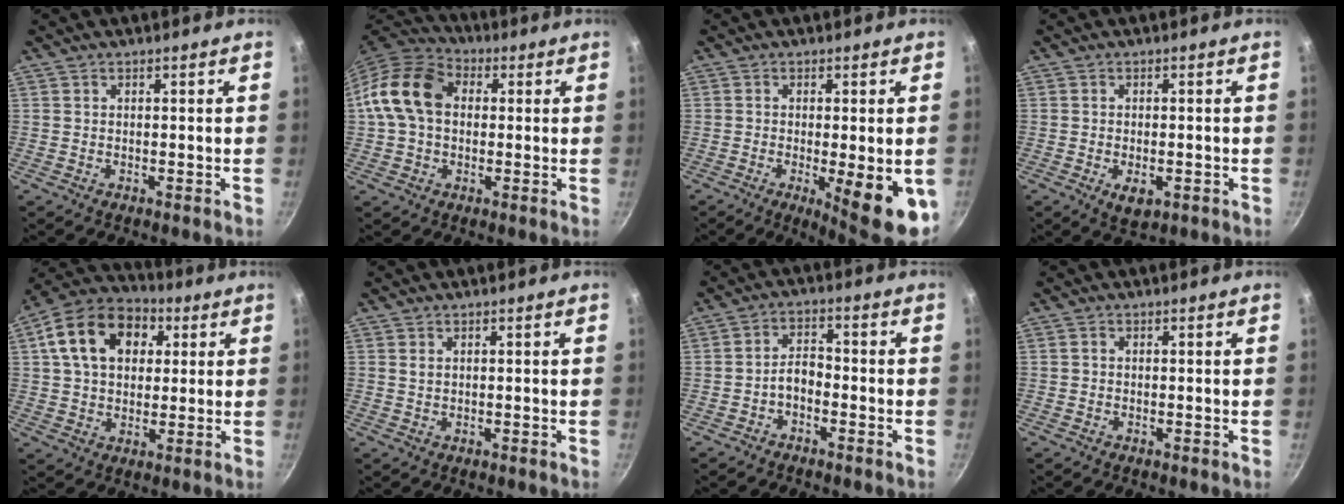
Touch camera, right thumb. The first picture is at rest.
{"total": 13.2, "force": [1.3, 9.8, 8.8], "torque": [-0.137, 0.025, 0.006]}
{"total": 12.0, "force": [-3.3, 3.1, 11.1], "torque": [-0.135, -0.009, -0.036]}
{"total": 4.2, "force": [-1.3, 2.2, 3.3], "torque": [-0.049, -0.005, -0.016]}
{"total": 17.0, "force": [4.9, 12.0, 10.9], "torque": [-0.170, 0.021, 0.069]}
{"total": 1.2, "force": [0.5, 0.8, 0.7], "torque": [-0.012, 0.001, 0.009]}
{"total": 3.8, "force": [-2.1, 2.0, 2.5], "torque": [-0.036, 0.031, -0.042]}
{"total": 0.5, "force": [-0.1, 0.5, 0.2], "torque": [-0.003, 0.002, -0.002]}